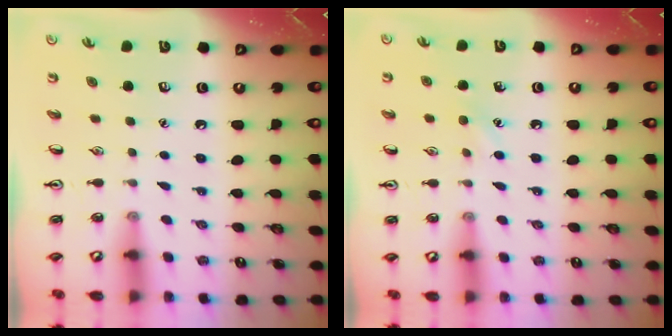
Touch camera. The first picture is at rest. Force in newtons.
{"total": 6.5, "press": 6.3, "slide": 1.3}